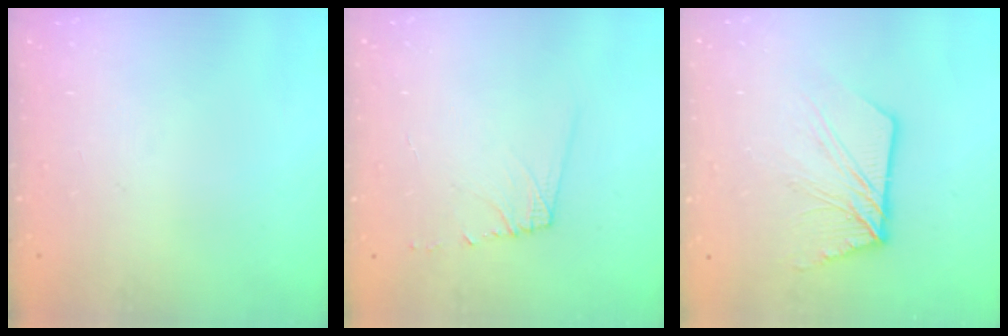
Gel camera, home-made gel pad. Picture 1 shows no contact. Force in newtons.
{"total": 6.1, "press": 6.1, "slide": 0.6}
{"total": 11.5, "press": 11.4, "slide": 1.0}